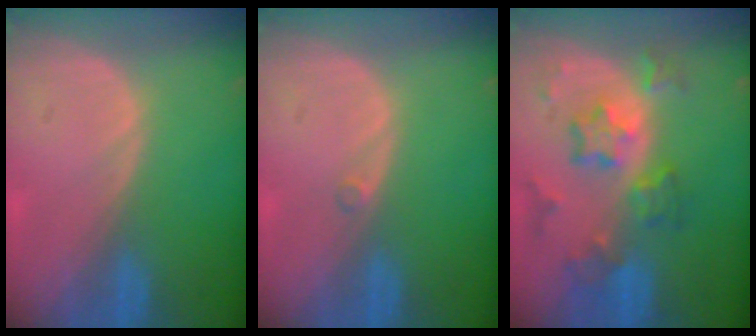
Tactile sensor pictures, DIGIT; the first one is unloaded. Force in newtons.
{"total": 0.5, "press": 0.5, "slide": 0.2}
{"total": 8.2, "press": 7.2, "slide": 4.0}